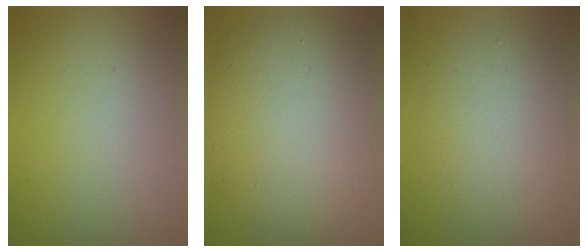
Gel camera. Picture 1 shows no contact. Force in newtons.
{"total": 10.1, "press": 10.1, "slide": 0.5}
{"total": 4.4, "press": 4.4, "slide": 0.2}